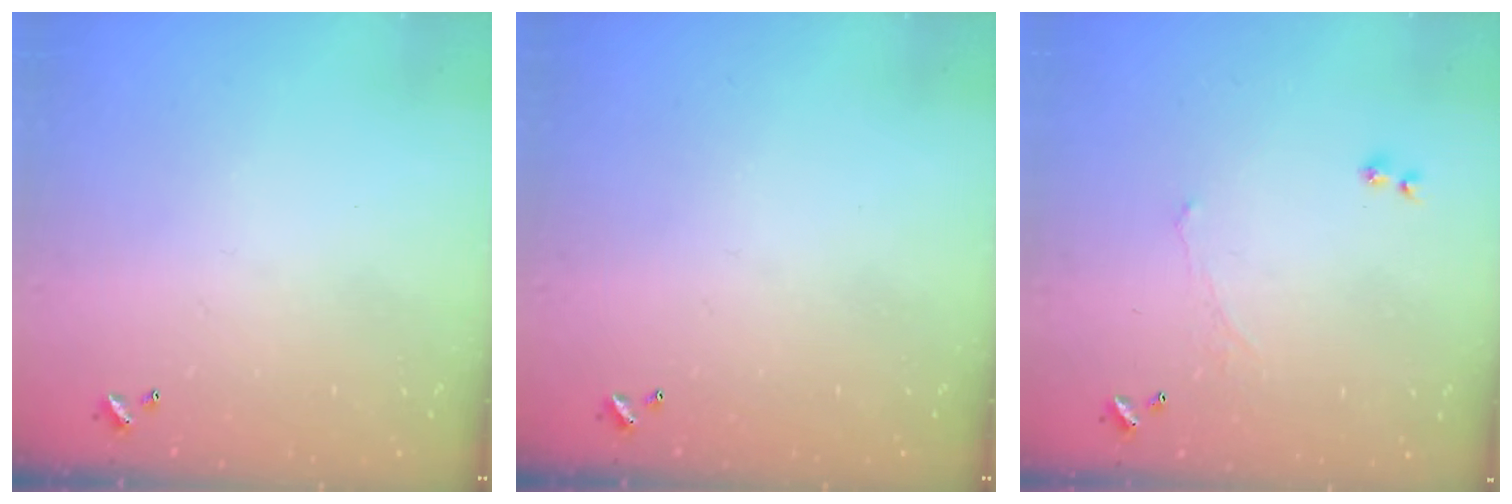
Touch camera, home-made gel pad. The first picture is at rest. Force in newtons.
{"total": 0.0}
{"total": 1.1, "press": 0.7, "slide": 0.9}